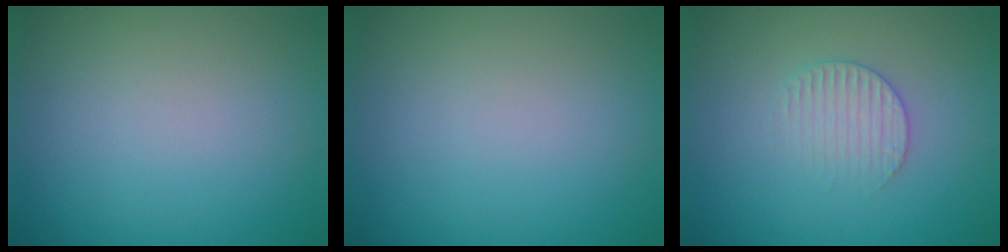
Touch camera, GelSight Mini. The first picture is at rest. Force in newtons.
{"total": 0.0}
{"total": 2.2, "press": 2.1, "slide": 0.5}